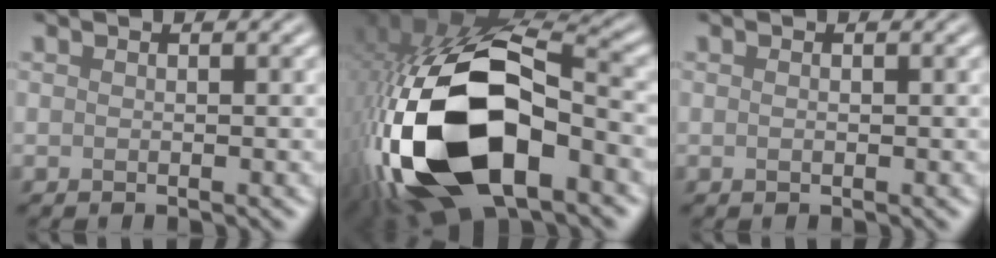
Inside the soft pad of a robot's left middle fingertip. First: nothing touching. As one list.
[{"total": 18.9, "force": [-5.4, 9.7, 15.3], "torque": [-0.324, -0.043, -0.079]}, {"total": 0.0}]